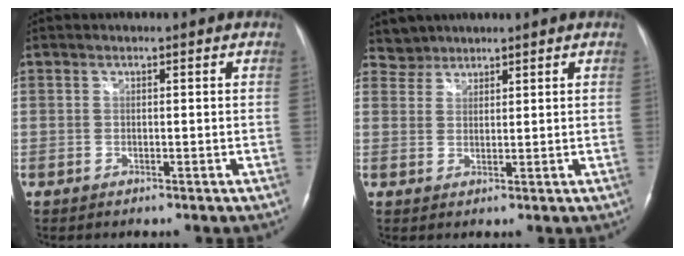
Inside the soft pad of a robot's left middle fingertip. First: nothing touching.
{"total": 2.8, "force": [2.4, 1.1, -0.8], "torque": [0.017, 0.008, 0.044]}